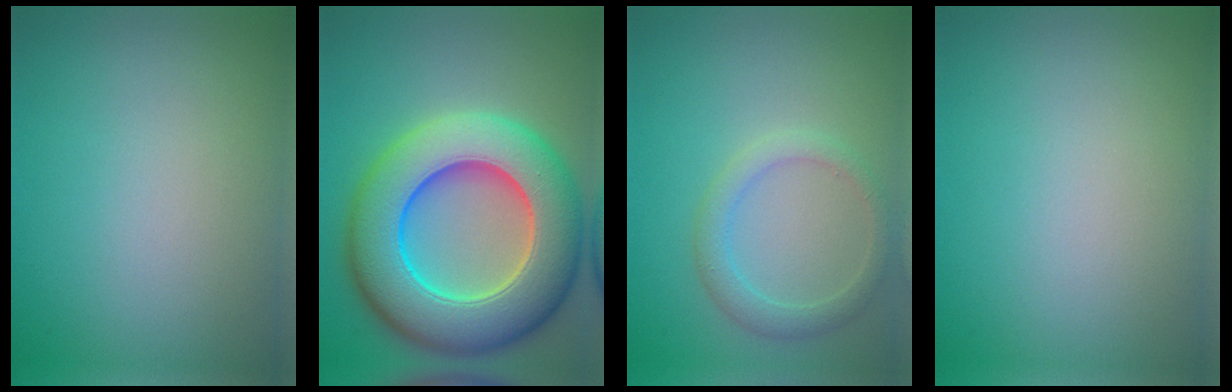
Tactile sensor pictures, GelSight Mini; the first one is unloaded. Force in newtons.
{"total": 13.2, "press": 13.0, "slide": 2.1}
{"total": 2.4, "press": 2.4, "slide": 0.2}
{"total": 0.0}